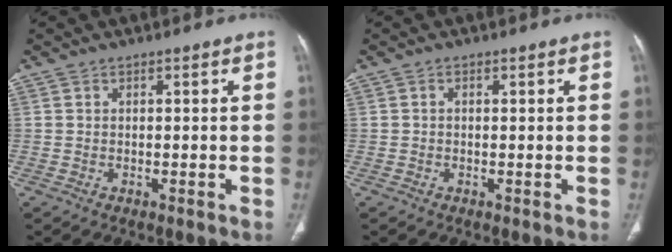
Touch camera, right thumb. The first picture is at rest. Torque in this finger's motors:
{"motor_torque": [-0.43, 0.16, -0.05, 0.47, -0.02]}